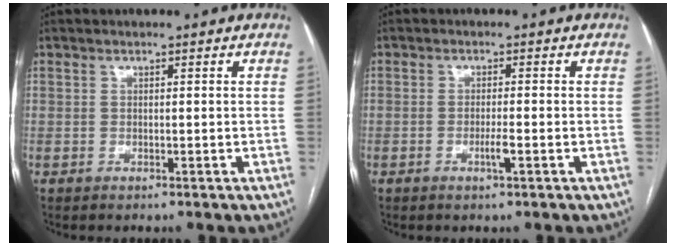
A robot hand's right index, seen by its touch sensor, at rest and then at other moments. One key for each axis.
{"total": 2.0, "fx": -0.8, "fy": 0.0, "fz": 1.9, "tx": -0.038, "ty": -0.002, "tz": -0.012}